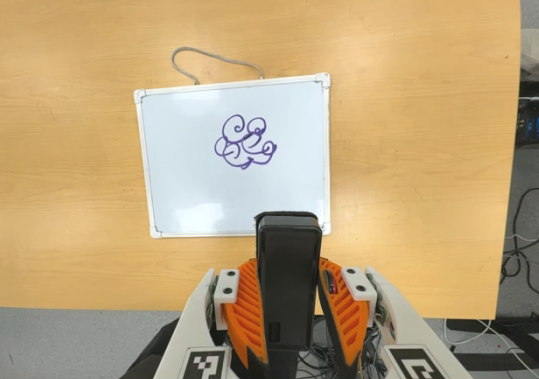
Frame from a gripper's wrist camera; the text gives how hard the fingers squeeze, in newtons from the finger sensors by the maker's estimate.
{"total": 5.9, "left": 3.8, "right": 7.9}